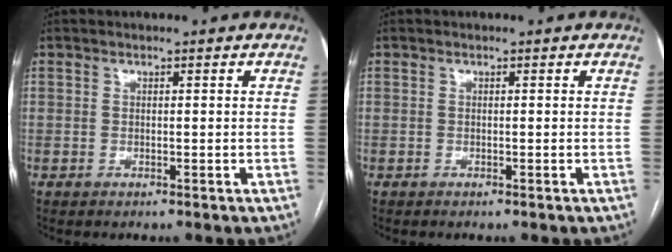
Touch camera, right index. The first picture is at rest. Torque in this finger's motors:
{"motor_torque": [0.16, 0.00, 0.00, 0.01]}